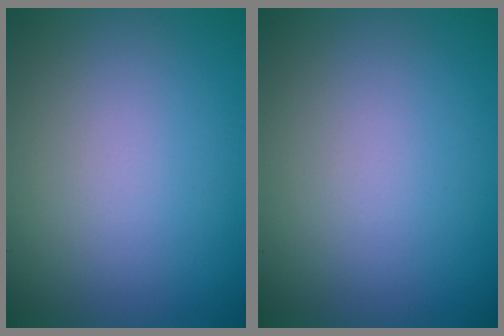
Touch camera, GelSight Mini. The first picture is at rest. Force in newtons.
{"total": 0.0}